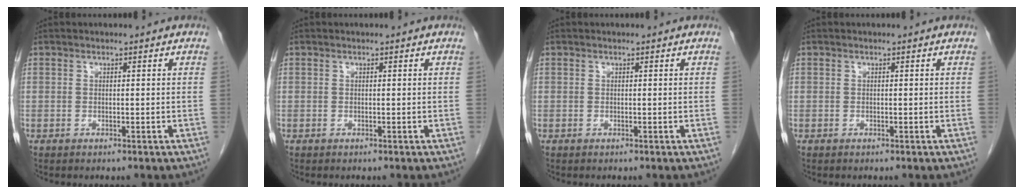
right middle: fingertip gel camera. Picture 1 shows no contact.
{"total": 0.0}
{"total": 0.0}
{"total": 0.0}